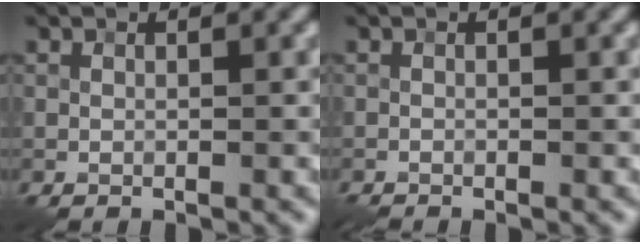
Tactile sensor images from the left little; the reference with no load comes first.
{"total": 1.3, "force": [-1.3, 0.0, 0.1], "torque": [-0.004, -0.004, -0.025]}